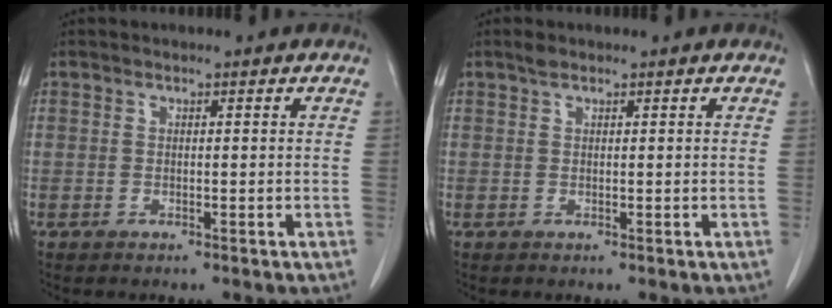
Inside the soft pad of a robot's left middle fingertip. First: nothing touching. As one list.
[{"total": 0.8, "force": [0.7, 0.3, 0.4], "torque": [-0.013, 0.007, 0.014]}]